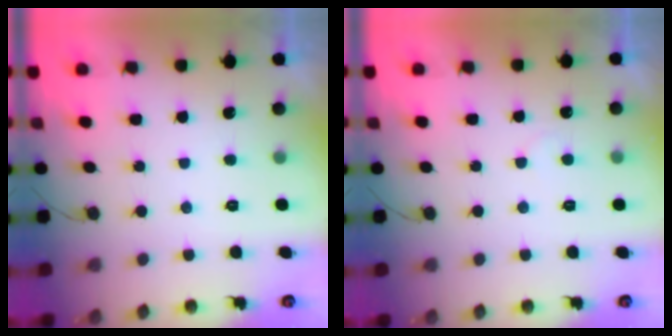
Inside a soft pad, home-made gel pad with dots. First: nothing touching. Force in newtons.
{"total": 3.8, "press": 3.8, "slide": 0.3}